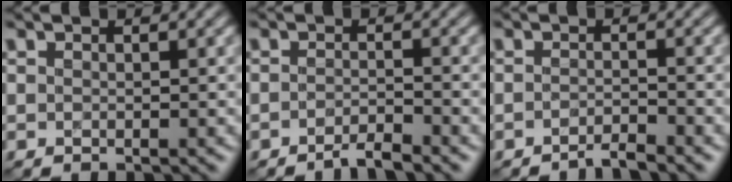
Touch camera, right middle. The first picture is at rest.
{"total": 1.9, "force": [-1.6, 0.2, 1.0], "torque": [-0.011, 0.007, -0.037]}
{"total": 1.6, "force": [-1.5, 0.1, 0.7], "torque": [-0.005, 0.007, -0.033]}